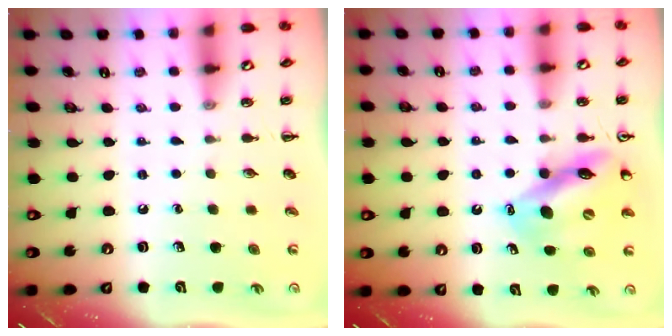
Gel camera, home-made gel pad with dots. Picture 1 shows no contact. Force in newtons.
{"total": 12.1, "press": 11.4, "slide": 4.0}